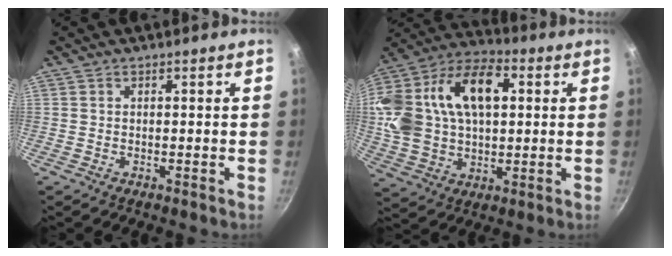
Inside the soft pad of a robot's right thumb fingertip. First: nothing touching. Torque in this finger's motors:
{"motor_torque": [2.46, 2.55, 2.07, 0.70, 0.19]}